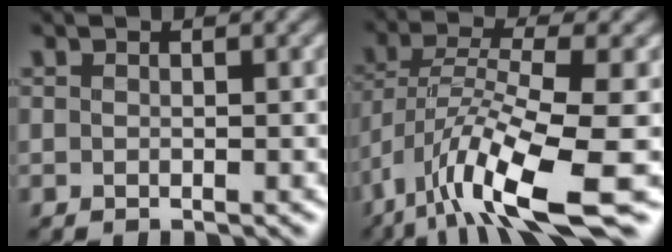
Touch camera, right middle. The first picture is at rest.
{"total": 10.3, "force": [-5.3, 2.4, 8.5], "torque": [-0.159, 0.001, -0.093]}